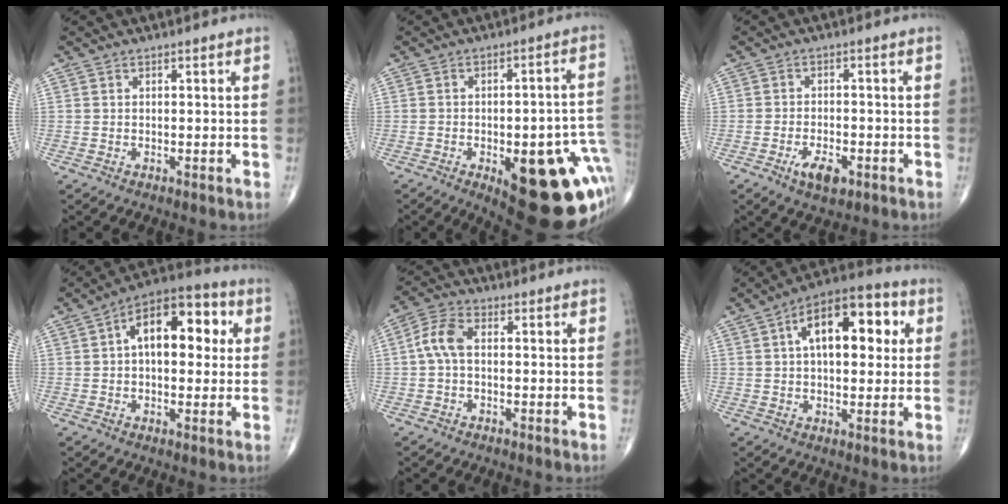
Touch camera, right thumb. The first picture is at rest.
{"total": 23.6, "force": [-7.1, 8.4, 20.9], "torque": [-0.202, 0.018, -0.067]}
{"total": 5.2, "force": [-2.6, 2.4, 3.8], "torque": [-0.062, 0.005, -0.041]}
{"total": 14.9, "force": [3.0, 8.1, 12.1], "torque": [-0.155, 0.029, 0.038]}
{"total": 5.7, "force": [0.0, 3.3, 4.7], "torque": [-0.099, 0.019, -0.007]}
{"total": 16.4, "force": [4.2, 8.3, 13.5], "torque": [-0.174, 0.022, 0.057]}